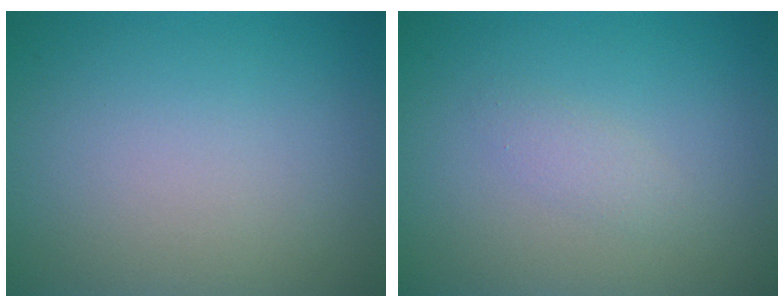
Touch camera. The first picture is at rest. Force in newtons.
{"total": 1.1, "press": 1.1, "slide": 0.0}